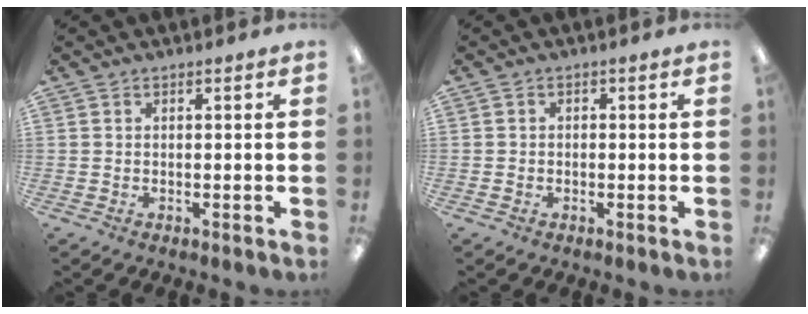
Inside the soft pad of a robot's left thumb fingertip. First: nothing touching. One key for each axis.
{"total": 0.7, "fx": -0.3, "fy": 0.5, "fz": 0.2, "tx": -0.004, "ty": 0.001, "tz": -0.007}